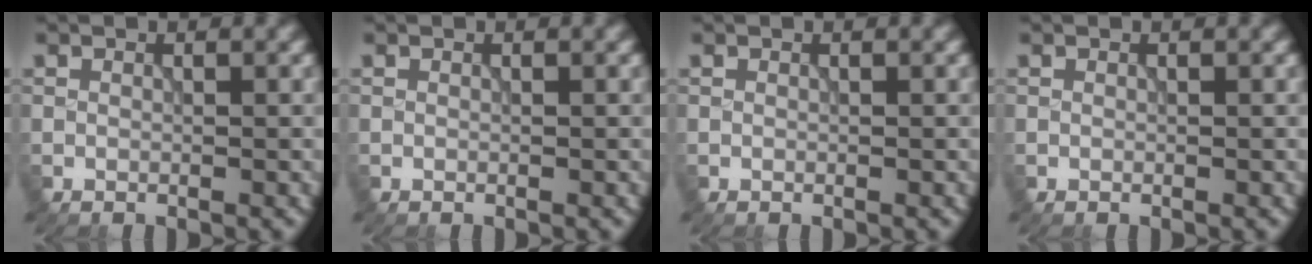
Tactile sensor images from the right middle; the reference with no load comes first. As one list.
[{"total": 0.0}, {"total": 0.0}, {"total": 0.0}]